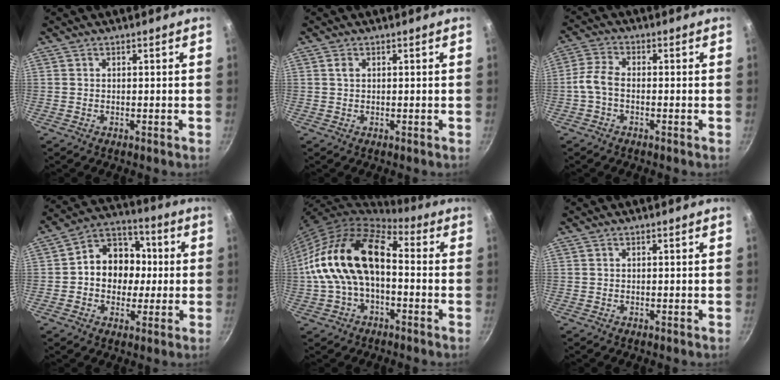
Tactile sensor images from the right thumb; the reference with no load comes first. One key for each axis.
{"total": 1.1, "fx": 0.4, "fy": 0.7, "fz": 0.7, "tx": -0.011, "ty": -0.001, "tz": 0.005}
{"total": 4.4, "fx": -1.3, "fy": 2.5, "fz": 3.4, "tx": -0.080, "ty": 0.019, "tz": -0.039}
{"total": 13.1, "fx": 0.1, "fy": 10.8, "fz": 7.4, "tx": -0.065, "ty": 0.026, "tz": -0.016}
{"total": 18.2, "fx": -0.7, "fy": 10.9, "fz": 14.6, "tx": -0.254, "ty": 0.045, "tz": -0.023}
{"total": 0.0}